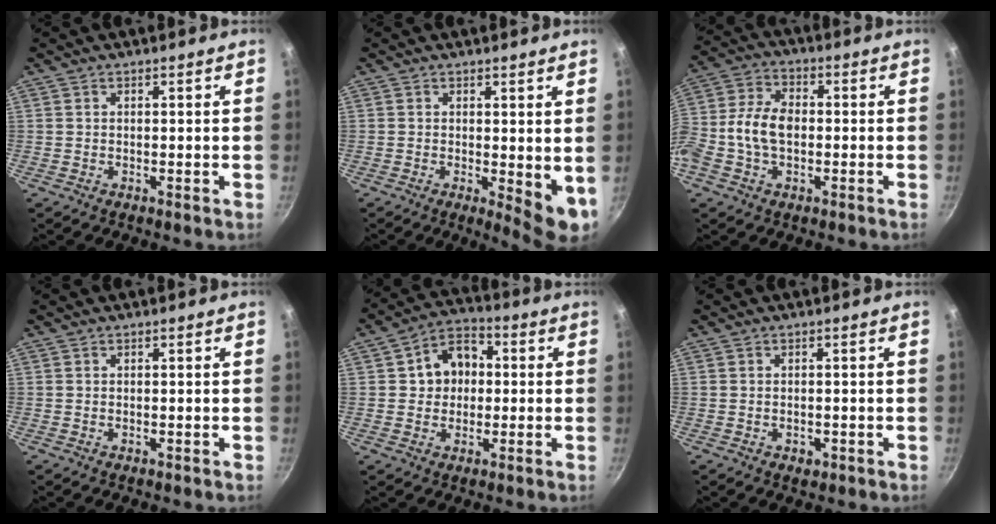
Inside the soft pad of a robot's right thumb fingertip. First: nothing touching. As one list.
[{"total": 6.6, "force": [0.2, 2.5, 6.1], "torque": [-0.072, -0.012, 0.007]}, {"total": 10.2, "force": [-1.2, 6.8, 7.6], "torque": [-0.141, 0.033, -0.038]}, {"total": 0.0}, {"total": 9.1, "force": [0.9, 7.5, 5.1], "torque": [-0.038, 0.016, 0.000]}, {"total": 1.8, "force": [-0.7, 1.2, 1.2], "torque": [-0.018, 0.001, -0.007]}]